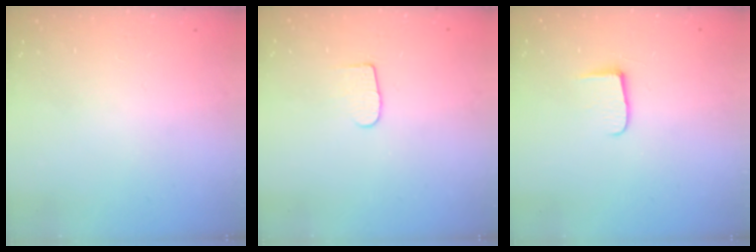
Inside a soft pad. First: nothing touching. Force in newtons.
{"total": 5.8, "press": 5.8, "slide": 0.5}
{"total": 7.4, "press": 7.4, "slide": 0.6}